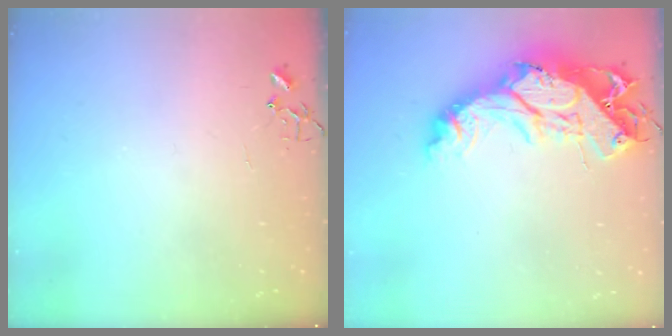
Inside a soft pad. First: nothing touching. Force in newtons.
{"total": 21.7, "press": 21.6, "slide": 2.0}